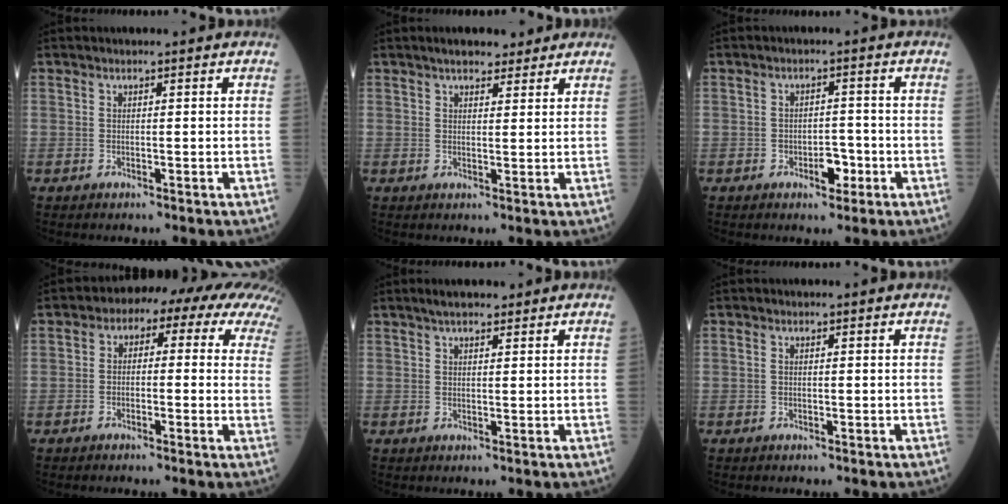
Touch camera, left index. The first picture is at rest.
{"total": 4.4, "force": [3.6, 1.8, 1.9], "torque": [-0.025, 0.017, 0.054]}
{"total": 3.0, "force": [-1.4, 1.7, 2.0], "torque": [-0.026, 0.006, -0.019]}
{"total": 10.7, "force": [5.5, 5.2, 7.5], "torque": [-0.085, 0.054, 0.041]}
{"total": 3.5, "force": [2.8, 1.1, 1.9], "torque": [-0.033, 0.018, 0.044]}
{"total": 0.0}